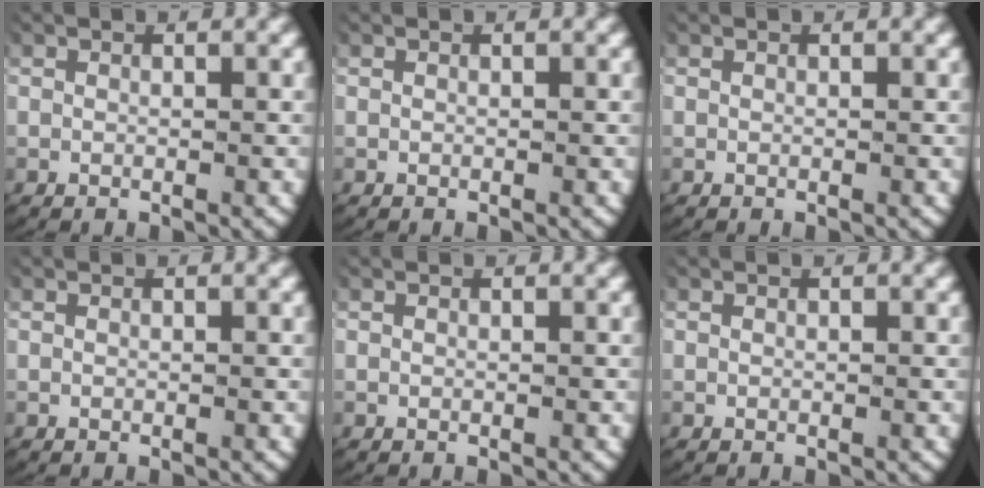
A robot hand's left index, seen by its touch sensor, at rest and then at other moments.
{"total": 0.0}
{"total": 0.0}
{"total": 0.0}
{"total": 0.0}
{"total": 0.0}